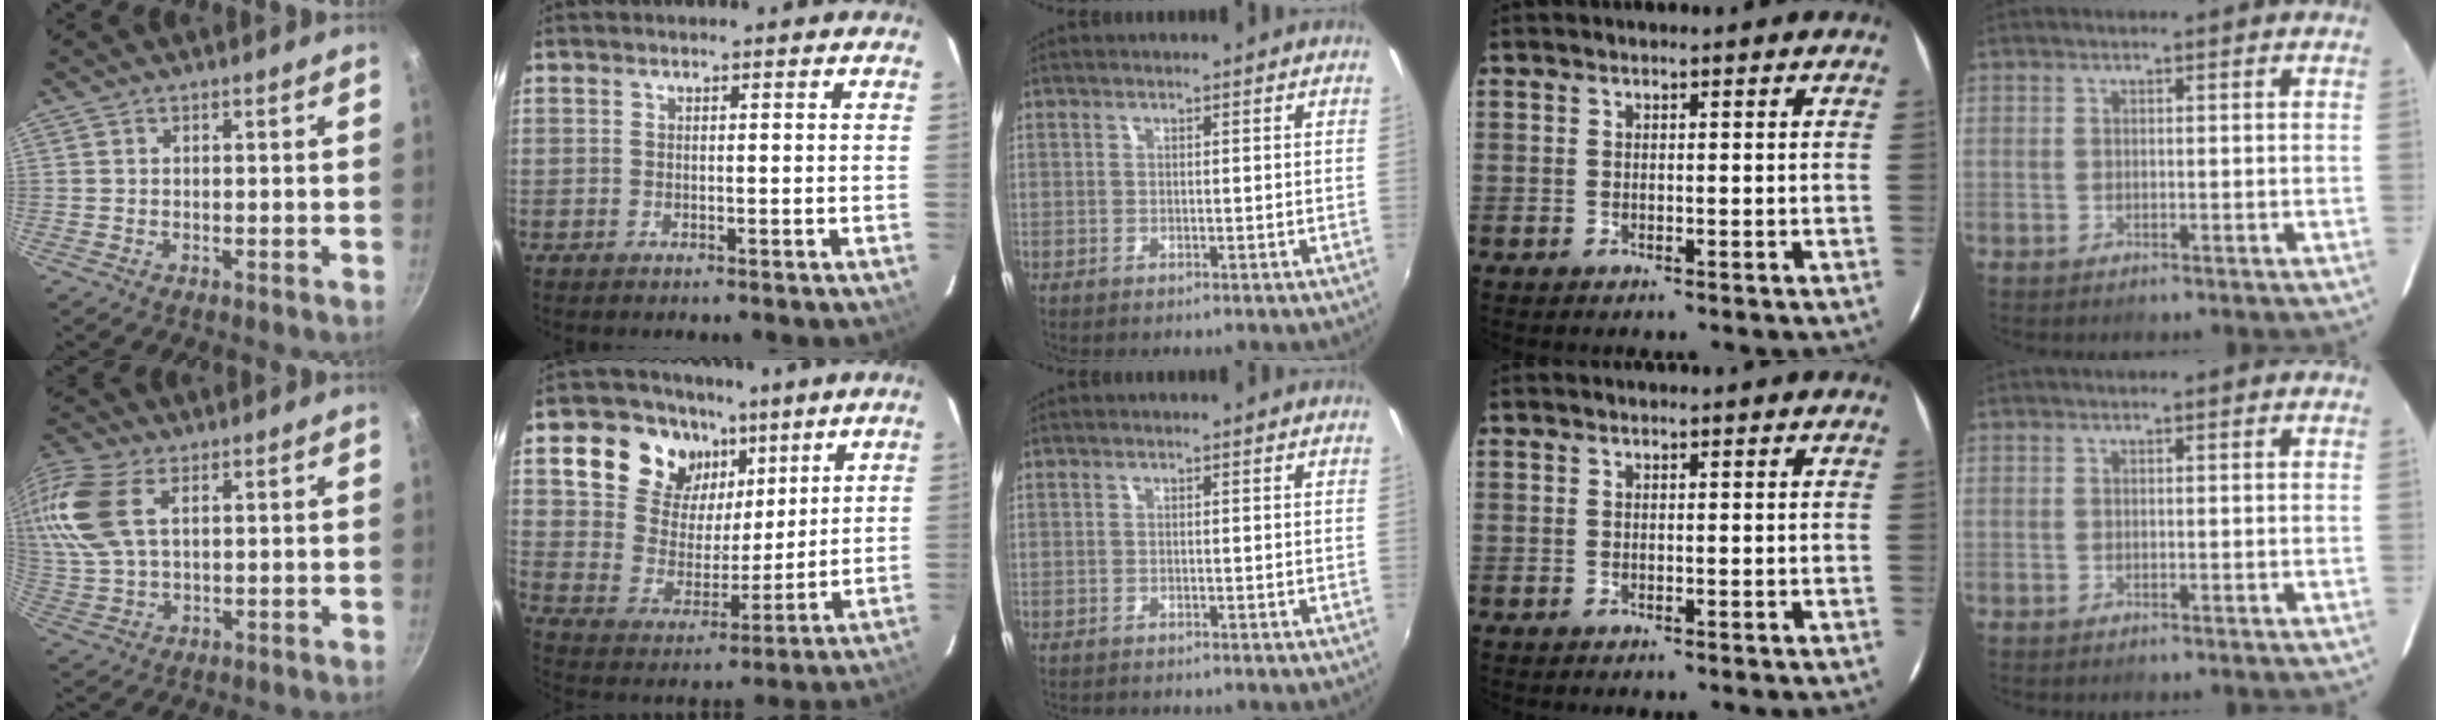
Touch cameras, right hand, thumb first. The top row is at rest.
{"thumb": {"total": 13.5, "force": [4.5, 7.4, 10.3], "torque": [-0.222, 0.010, 0.088]}, "index": {"total": 15.0, "force": [8.6, 11.1, 5.4], "torque": [-0.118, 0.024, 0.159]}, "middle": {"total": 1.2, "force": [-1.2, 0.1, 0.2], "torque": [-0.004, -0.010, -0.020]}}